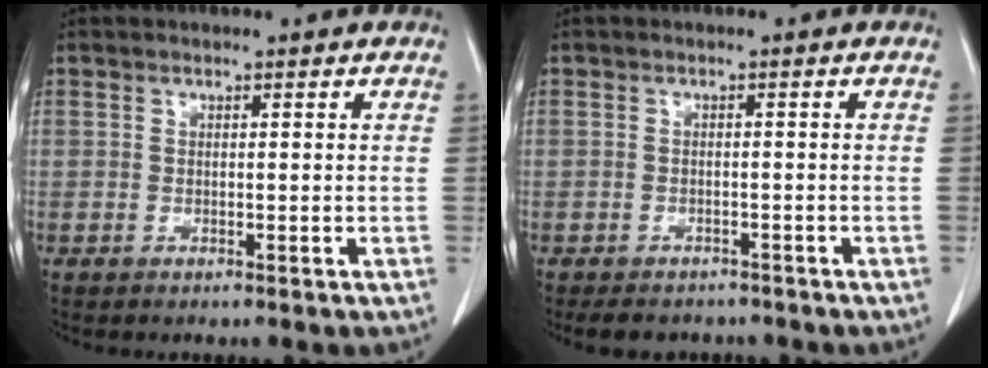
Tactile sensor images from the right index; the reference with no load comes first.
{"total": 5.2, "force": [-4.4, 2.5, 1.1], "torque": [-0.012, 0.002, -0.057]}